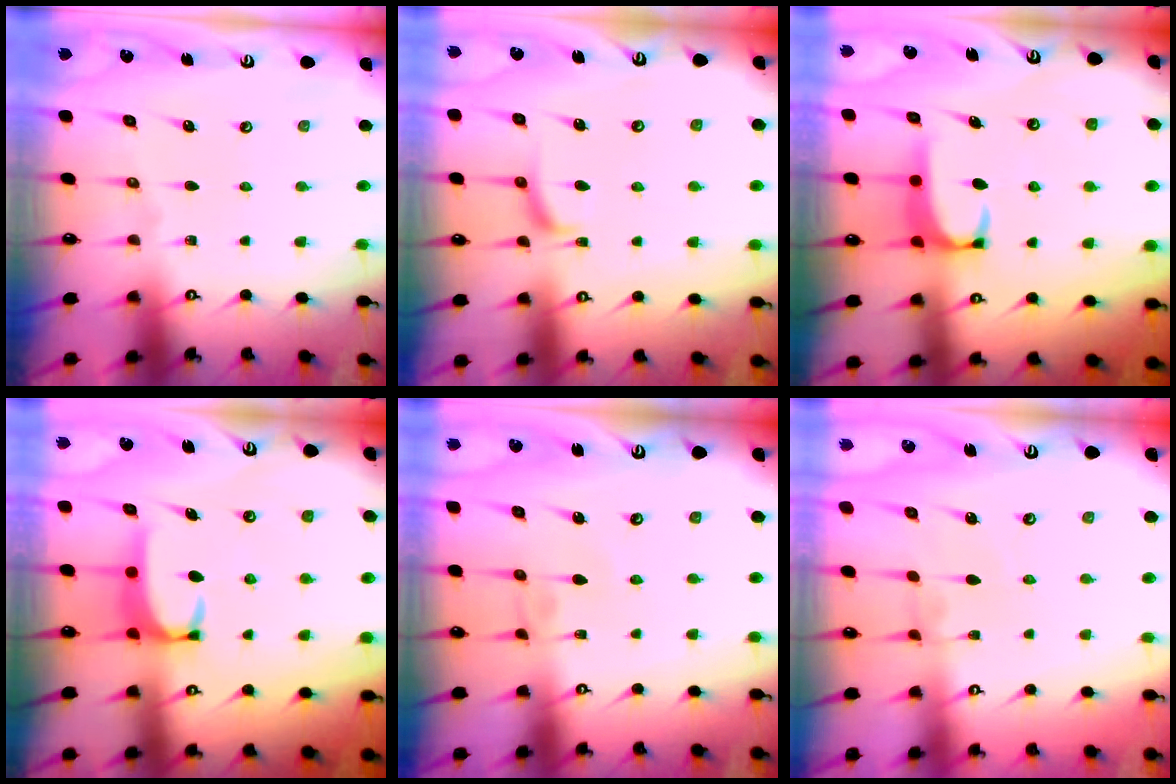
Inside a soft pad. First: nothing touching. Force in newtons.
{"total": 2.2, "press": 2.1, "slide": 0.7}
{"total": 1.9, "press": 1.9, "slide": 0.3}
{"total": 3.1, "press": 3.1, "slide": 0.4}
{"total": 2.0, "press": 2.0, "slide": 0.2}
{"total": 2.8, "press": 2.7, "slide": 0.4}